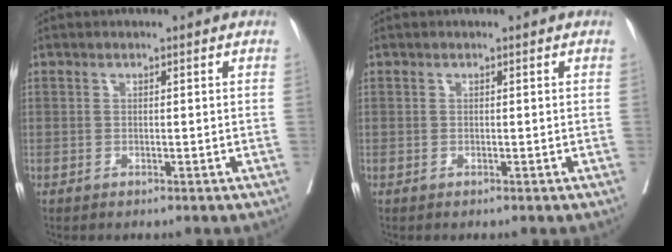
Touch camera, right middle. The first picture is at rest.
{"total": 0.0}